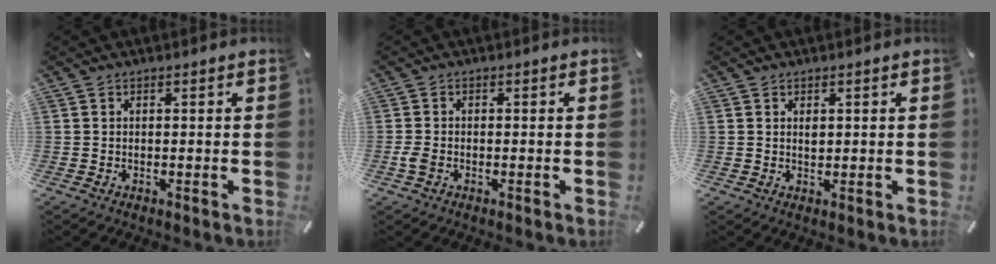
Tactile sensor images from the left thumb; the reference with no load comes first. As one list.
[{"total": 2.1, "force": [-0.9, 1.2, 1.4], "torque": [-0.039, -0.002, -0.019]}, {"total": 1.3, "force": [0.4, 0.8, 0.9], "torque": [-0.013, -0.002, 0.006]}]